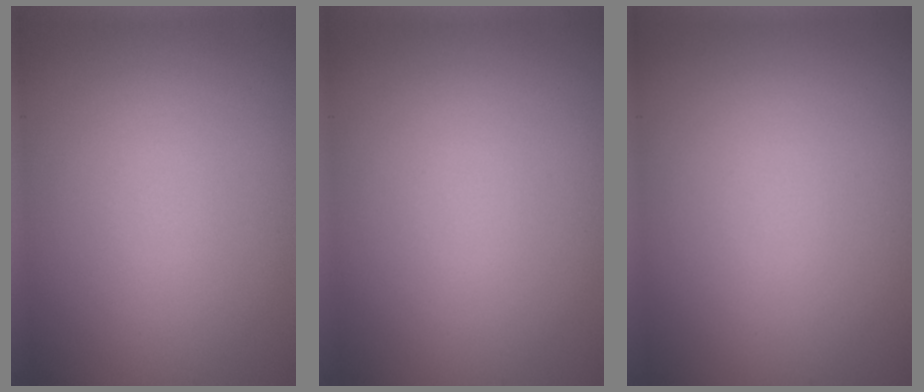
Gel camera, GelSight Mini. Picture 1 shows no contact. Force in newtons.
{"total": 0.0}
{"total": 0.0}